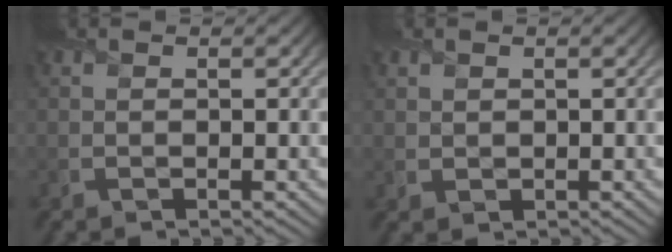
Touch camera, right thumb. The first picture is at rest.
{"total": 1.5, "force": [0.8, 1.2, 0.3], "torque": [-0.010, -0.004, 0.017]}